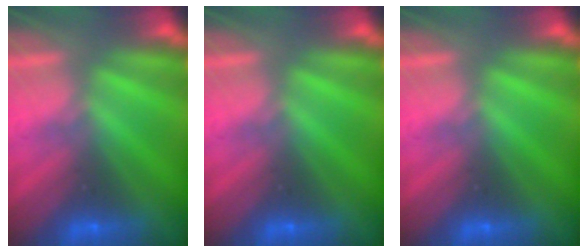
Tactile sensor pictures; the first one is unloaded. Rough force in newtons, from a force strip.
{"total": 0.0}
{"total": 0.0}